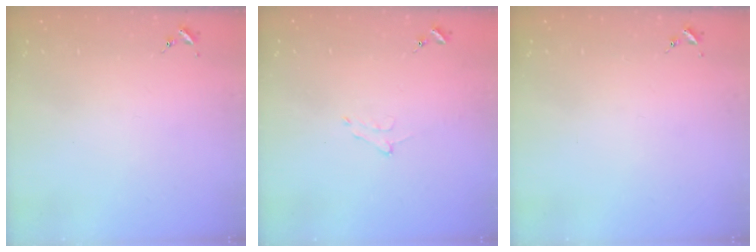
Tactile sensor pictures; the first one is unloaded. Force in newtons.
{"total": 5.4, "press": 5.3, "slide": 0.8}
{"total": 0.0}